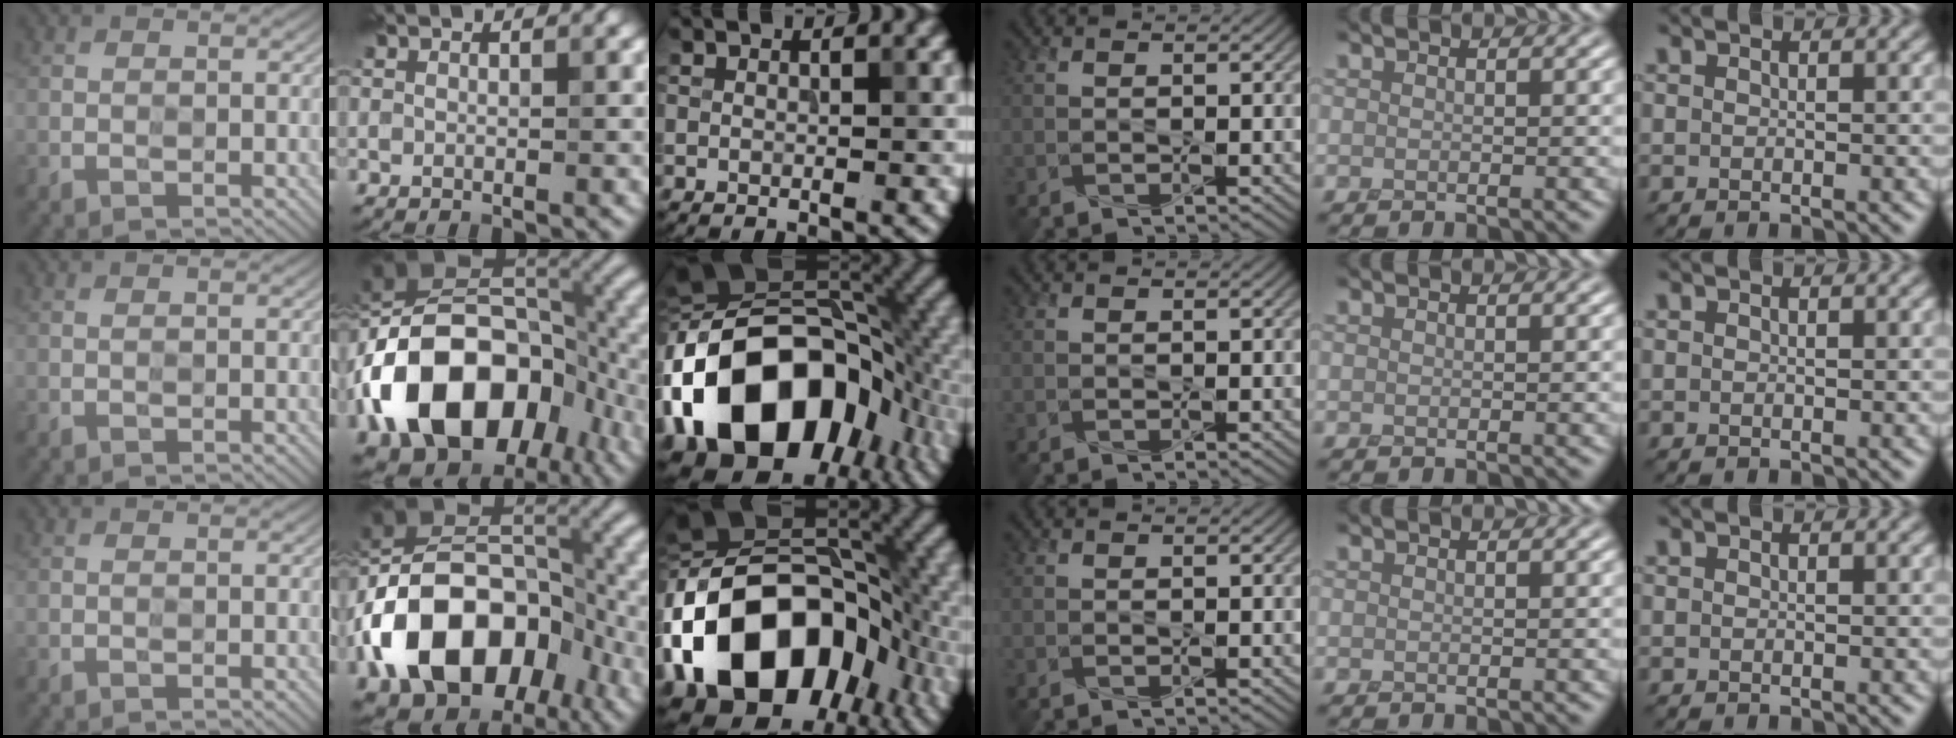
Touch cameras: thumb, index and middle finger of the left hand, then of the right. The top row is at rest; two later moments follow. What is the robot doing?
{"motion": "press", "object": "gel pad"}